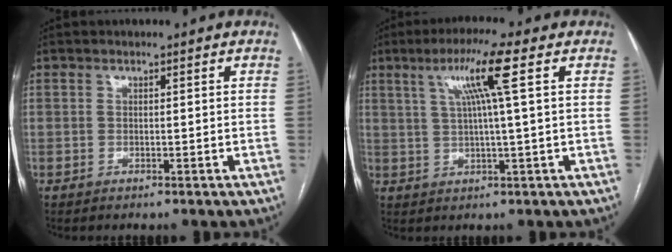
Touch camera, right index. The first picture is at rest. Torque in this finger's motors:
{"motor_torque": [0.56, -0.11, 0.43, 0.14]}